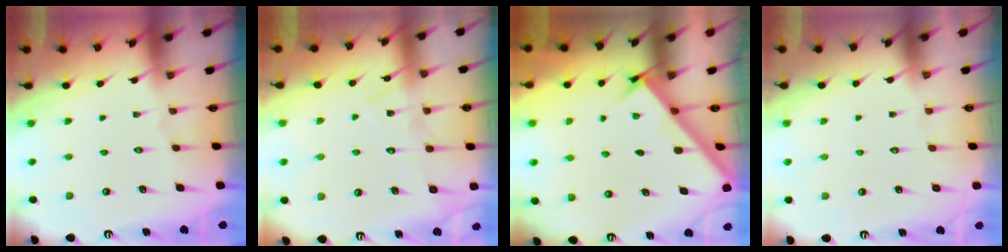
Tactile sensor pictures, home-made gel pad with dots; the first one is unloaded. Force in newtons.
{"total": 9.8, "press": 9.8, "slide": 0.7}
{"total": 2.7, "press": 2.6, "slide": 0.3}
{"total": 1.6, "press": 1.6, "slide": 0.1}